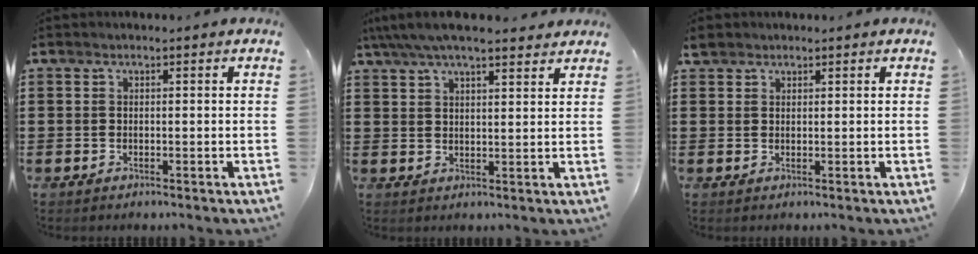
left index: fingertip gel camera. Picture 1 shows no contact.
{"total": 5.4, "force": [4.6, 1.1, 2.6], "torque": [-0.064, -0.006, 0.084]}
{"total": 1.8, "force": [1.5, 0.8, 0.3], "torque": [-0.011, 0.005, 0.030]}